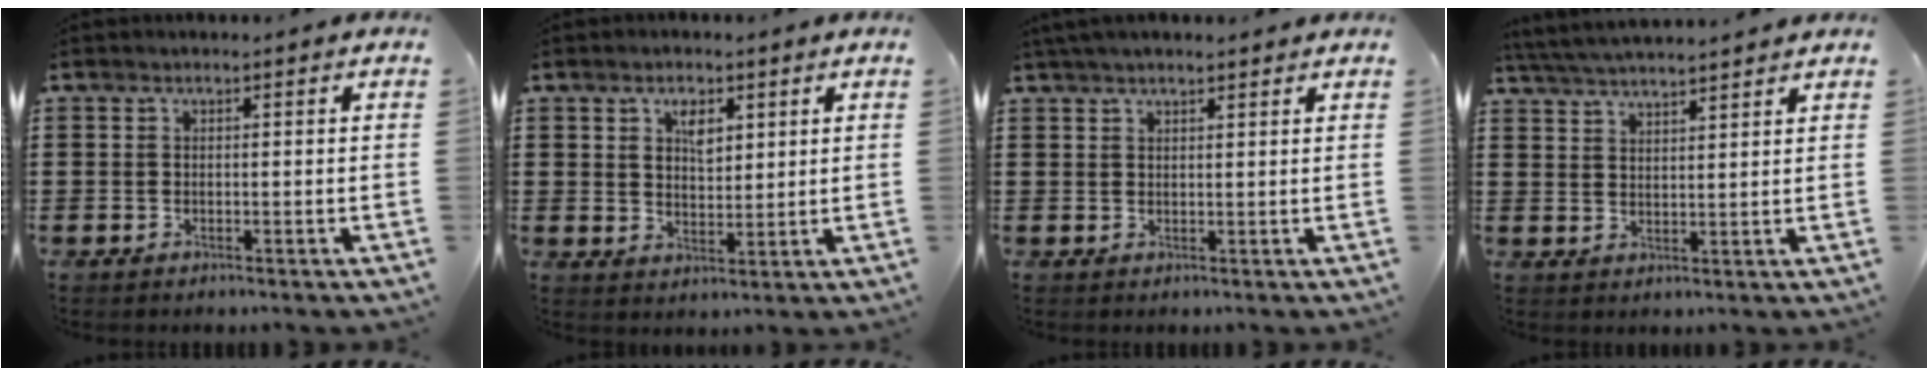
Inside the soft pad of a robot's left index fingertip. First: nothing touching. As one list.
[{"total": 3.8, "force": [2.1, 2.1, 2.4], "torque": [-0.037, 0.003, 0.033]}, {"total": 2.2, "force": [1.9, 0.4, 1.0], "torque": [-0.024, 0.004, 0.037]}, {"total": 4.1, "force": [4.0, -0.3, 0.8], "torque": [-0.031, -0.014, 0.072]}]